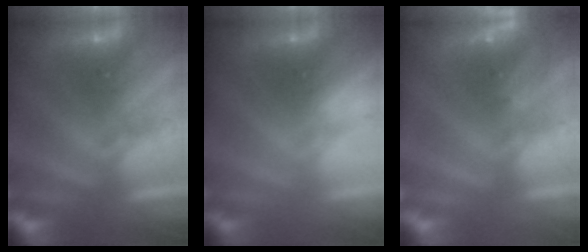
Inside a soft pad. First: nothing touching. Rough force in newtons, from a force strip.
{"total": 2.7}
{"total": 2.6}